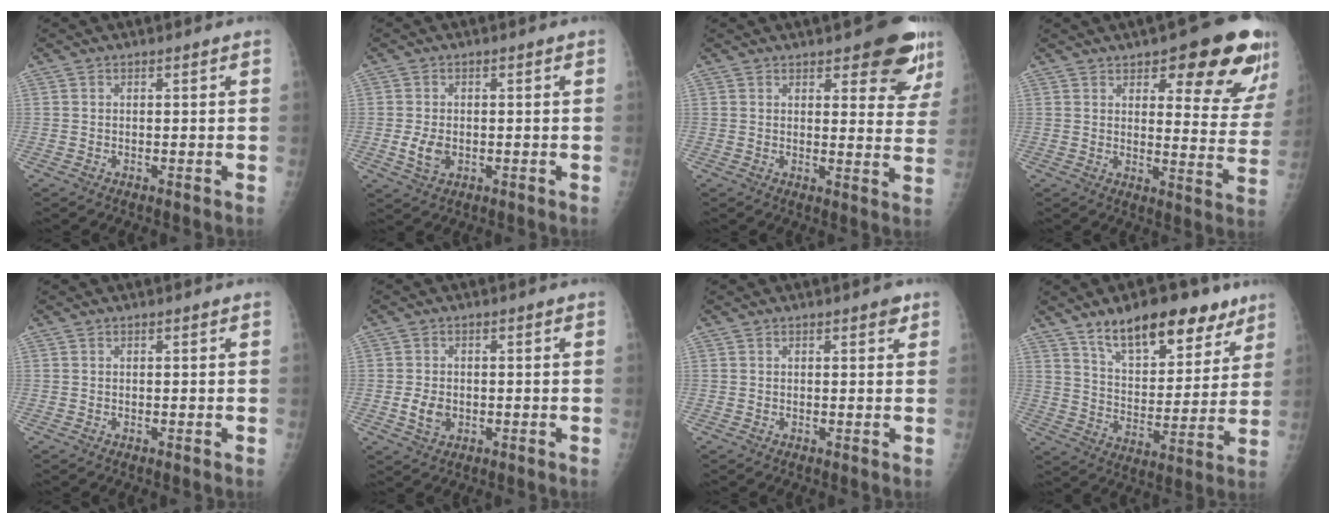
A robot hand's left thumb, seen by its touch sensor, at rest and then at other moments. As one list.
[{"total": 3.9, "force": [-0.7, 2.7, 2.8], "torque": [-0.051, -0.003, -0.008]}, {"total": 11.1, "force": [7.2, 4.2, 7.3], "torque": [-0.045, -0.038, 0.081]}, {"total": 17.8, "force": [10.1, 6.2, 13.3], "torque": [-0.123, -0.052, 0.124]}, {"total": 0.0}, {"total": 3.9, "force": [-0.7, 2.9, 2.5], "torque": [-0.039, 0.000, -0.009]}, {"total": 1.5, "force": [0.9, 0.6, 1.0], "torque": [-0.006, -0.002, 0.008]}, {"total": 18.5, "force": [12.3, 8.4, 11.0], "torque": [-0.115, -0.058, 0.198]}]